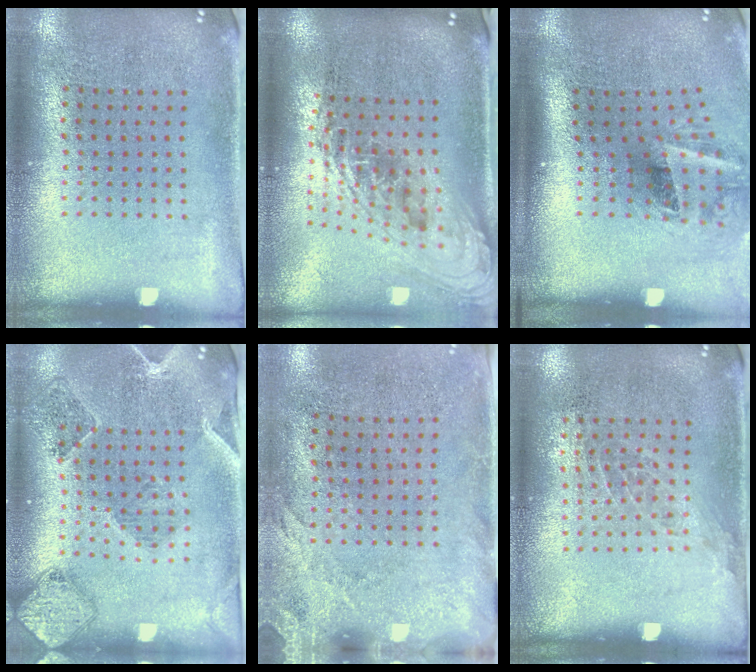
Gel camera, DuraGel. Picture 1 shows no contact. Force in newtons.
{"total": 2.3, "press": 1.7, "slide": 1.6}
{"total": 2.1, "press": 1.3, "slide": 1.7}
{"total": 0.7, "press": 0.7, "slide": 0.3}
{"total": 2.7, "press": 2.1, "slide": 1.6}
{"total": 0.9, "press": 0.7, "slide": 0.6}